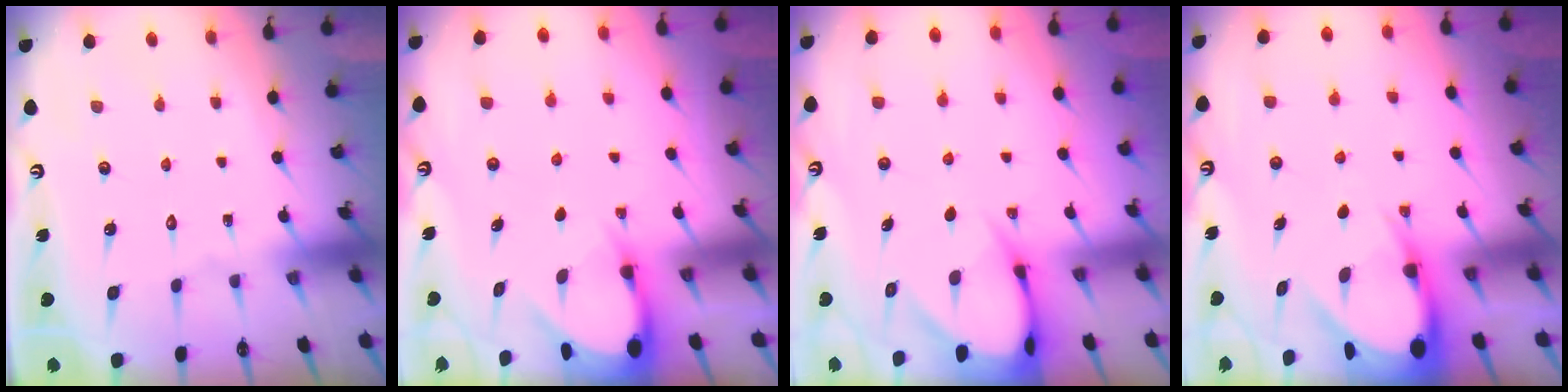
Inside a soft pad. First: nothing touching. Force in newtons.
{"total": 3.4, "press": 3.4, "slide": 0.2}
{"total": 5.4, "press": 5.4, "slide": 0.7}
{"total": 6.7, "press": 6.6, "slide": 0.8}